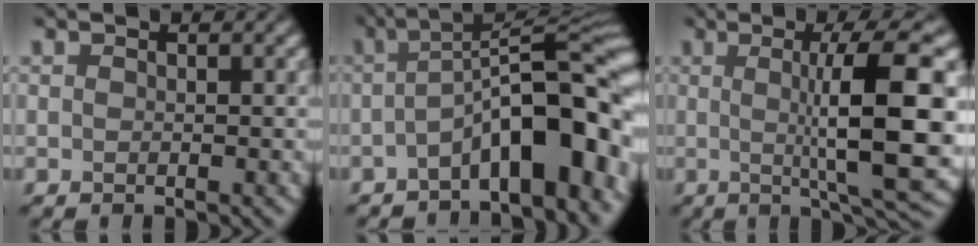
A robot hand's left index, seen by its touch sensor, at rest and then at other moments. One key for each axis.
{"total": 10.0, "fx": -3.2, "fy": 2.8, "fz": 9.1, "tx": -0.122, "ty": 0.025, "tz": -0.057}
{"total": 10.7, "fx": 0.5, "fy": 2.0, "fz": 10.5, "tx": -0.132, "ty": 0.003, "tz": 0.010}